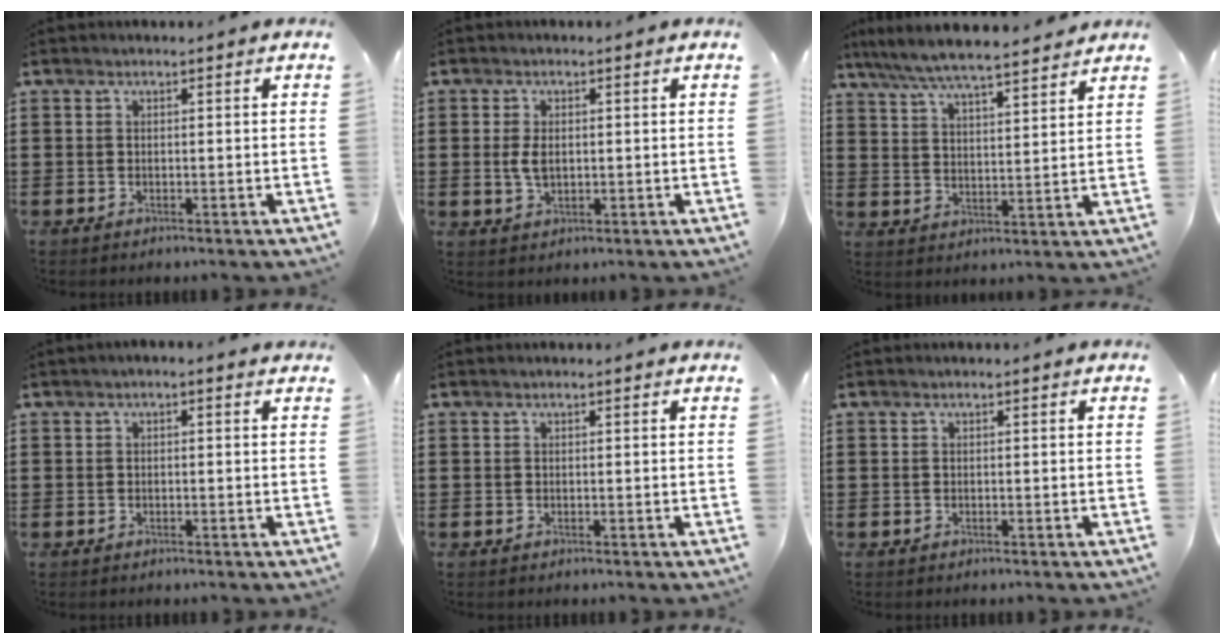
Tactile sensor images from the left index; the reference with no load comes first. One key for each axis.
{"total": 3.2, "fx": 0.2, "fy": 1.8, "fz": 2.6, "tx": -0.069, "ty": -0.001, "tz": -0.002}
{"total": 6.2, "fx": 5.8, "fy": 0.2, "fz": 2.3, "tx": -0.067, "ty": -0.027, "tz": 0.100}
{"total": 0.6, "fx": -0.2, "fy": 0.2, "fz": 0.5, "tx": -0.010, "ty": 0.000, "tz": -0.004}
{"total": 0.0}
{"total": 0.0}